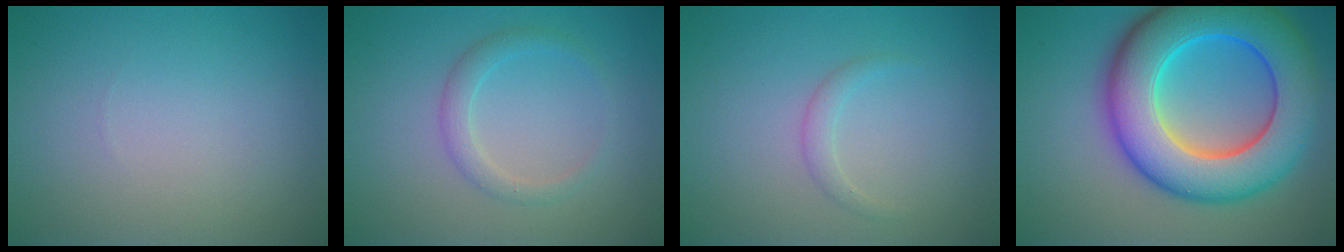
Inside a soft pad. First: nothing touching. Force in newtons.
{"total": 1.9, "press": 1.9, "slide": 0.2}
{"total": 1.2, "press": 1.1, "slide": 0.1}
{"total": 12.7, "press": 12.7, "slide": 0.3}